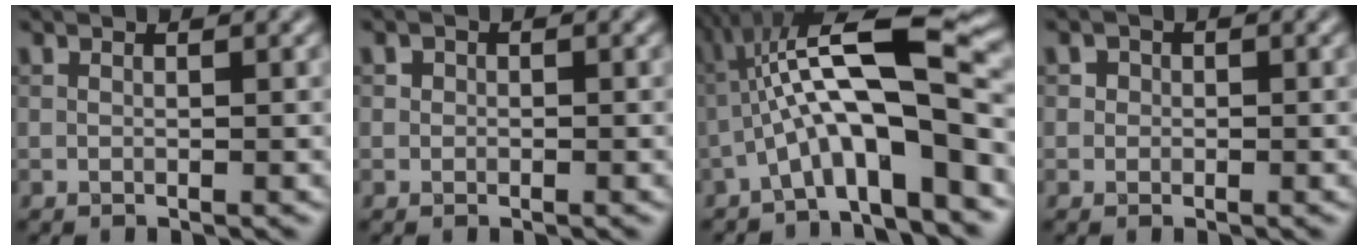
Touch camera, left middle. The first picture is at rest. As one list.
[{"total": 0.9, "force": [0.1, 0.8, 0.2], "torque": [-0.001, -0.005, -0.003]}, {"total": 10.0, "force": [-2.1, 2.0, 9.6], "torque": [-0.158, 0.031, -0.043]}, {"total": 1.3, "force": [0.3, 1.3, 0.4], "torque": [0.008, 0.001, -0.006]}]